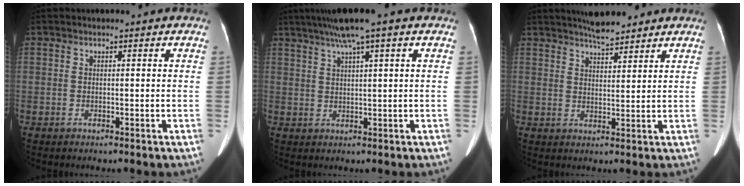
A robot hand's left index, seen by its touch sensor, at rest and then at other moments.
{"total": 6.6, "force": [4.2, -0.6, 5.0], "torque": [-0.088, 0.027, 0.071]}
{"total": 5.6, "force": [5.0, 1.0, 2.4], "torque": [-0.039, 0.014, 0.082]}